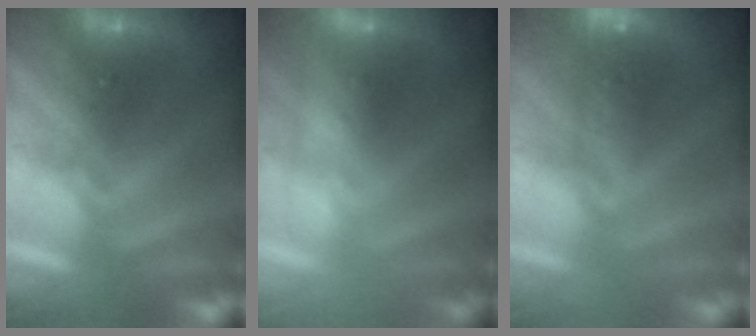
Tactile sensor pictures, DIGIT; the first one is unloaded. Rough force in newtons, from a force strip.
{"total": 2.4}
{"total": 7.7}